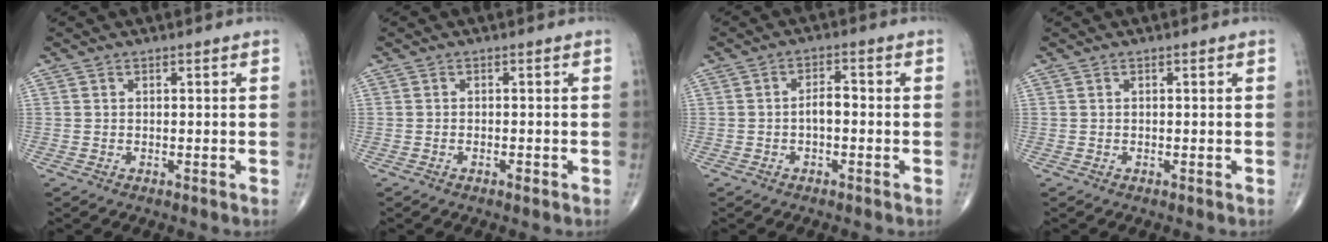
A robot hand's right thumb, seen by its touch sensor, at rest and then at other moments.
{"total": 0.9, "force": [-0.5, 0.3, 0.7], "torque": [-0.014, 0.000, -0.009]}
{"total": 2.9, "force": [-0.6, 1.4, 2.4], "torque": [-0.036, 0.015, -0.014]}
{"total": 0.0}